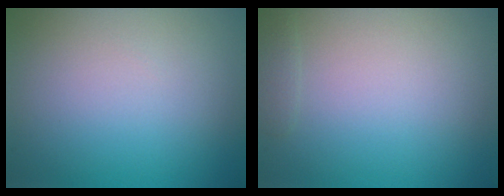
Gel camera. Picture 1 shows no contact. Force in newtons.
{"total": 0.8, "press": 0.8, "slide": 0.1}